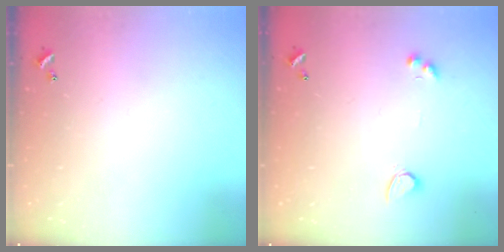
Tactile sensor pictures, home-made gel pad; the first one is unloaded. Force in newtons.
{"total": 3.3, "press": 2.8, "slide": 1.7}